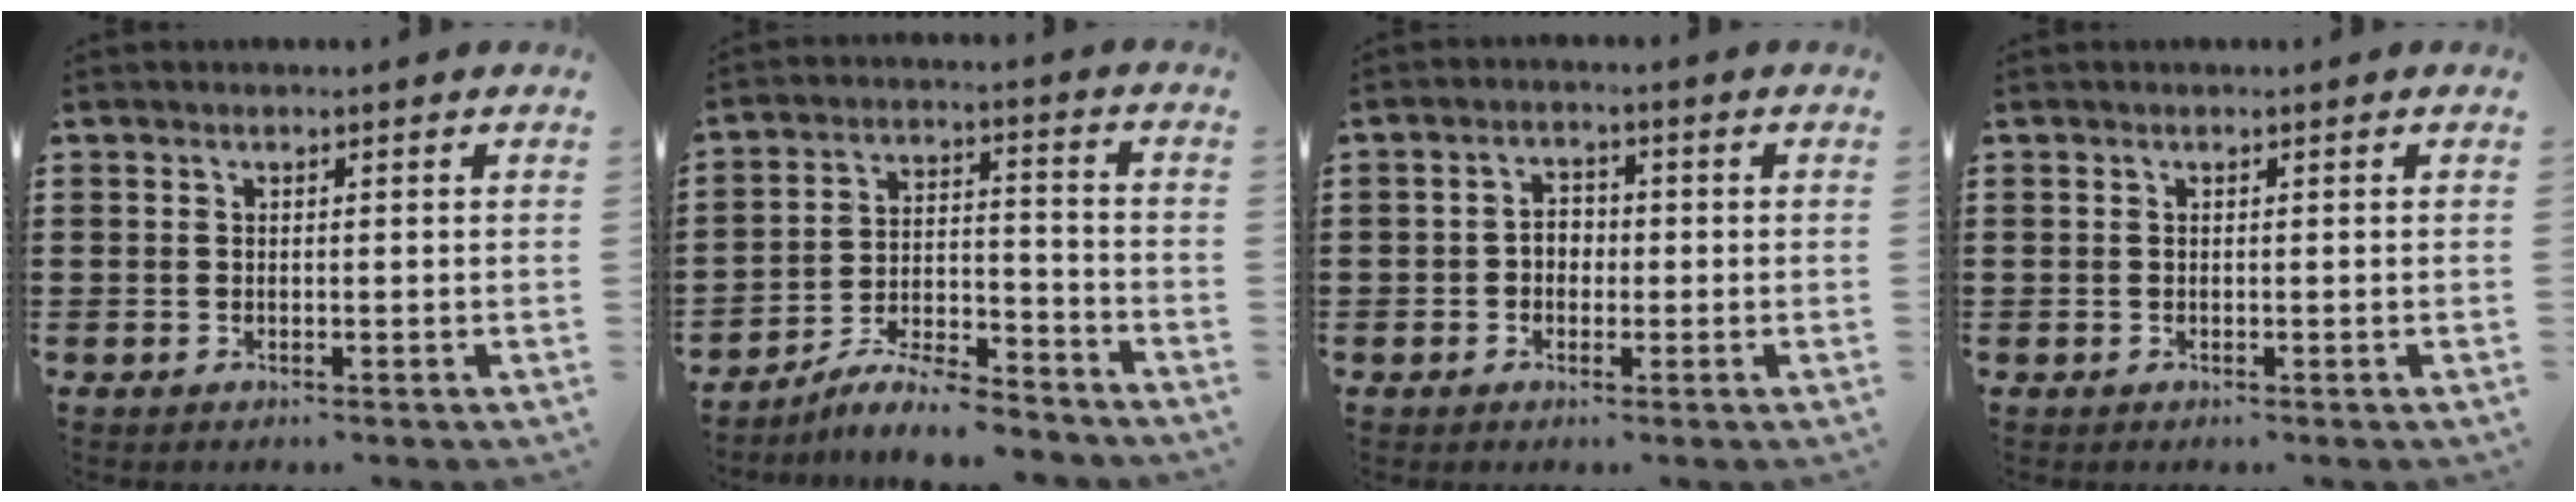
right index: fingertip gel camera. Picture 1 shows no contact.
{"total": 7.5, "force": [-6.9, 0.7, 2.8], "torque": [-0.051, 0.008, -0.132]}
{"total": 2.5, "force": [-0.7, 1.9, 1.4], "torque": [-0.031, 0.008, -0.016]}
{"total": 0.0}